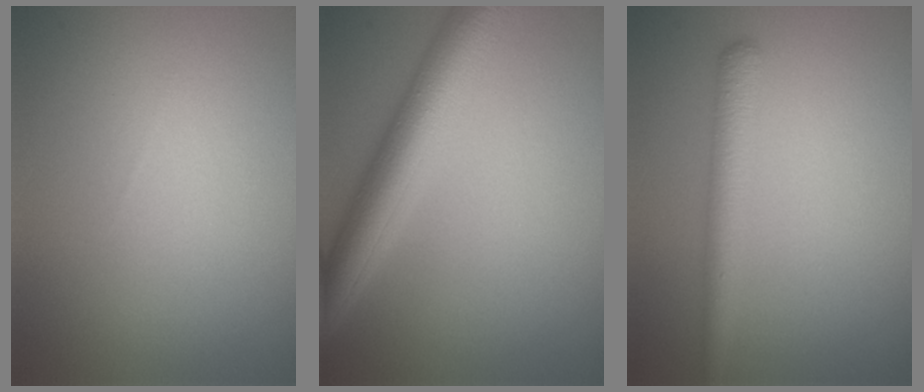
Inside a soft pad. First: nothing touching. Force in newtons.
{"total": 6.9, "press": 6.9, "slide": 0.2}
{"total": 3.0, "press": 3.0, "slide": 0.2}